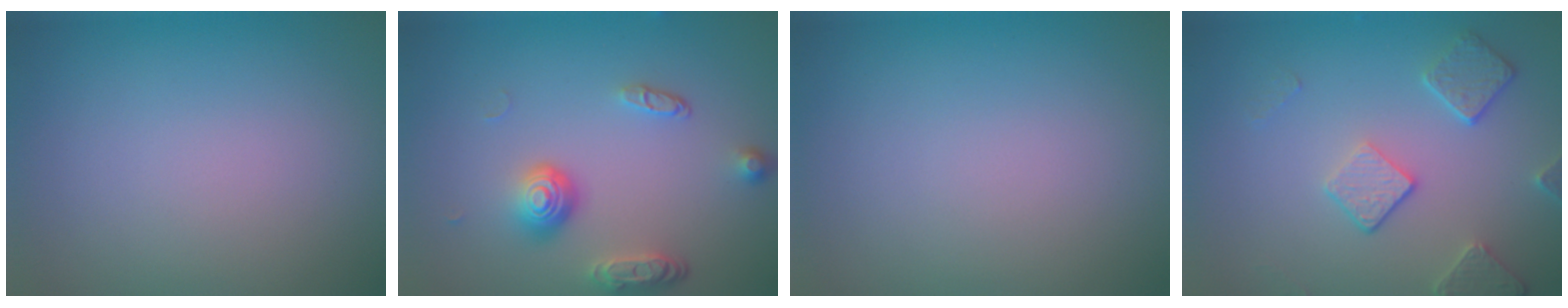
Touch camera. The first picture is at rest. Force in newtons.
{"total": 3.9, "press": 2.9, "slide": 2.7}
{"total": 0.0}
{"total": 3.6, "press": 3.0, "slide": 1.9}